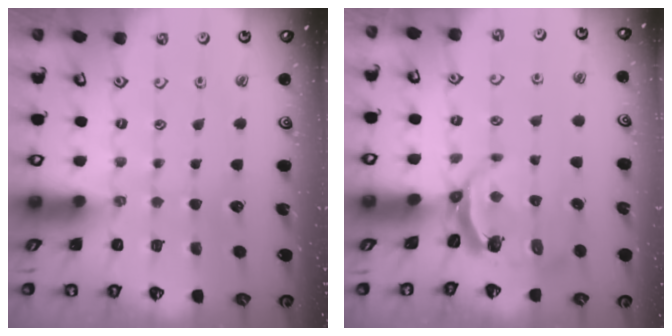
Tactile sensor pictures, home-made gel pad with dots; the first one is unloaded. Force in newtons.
{"total": 5.2, "press": 3.8, "slide": 3.5}